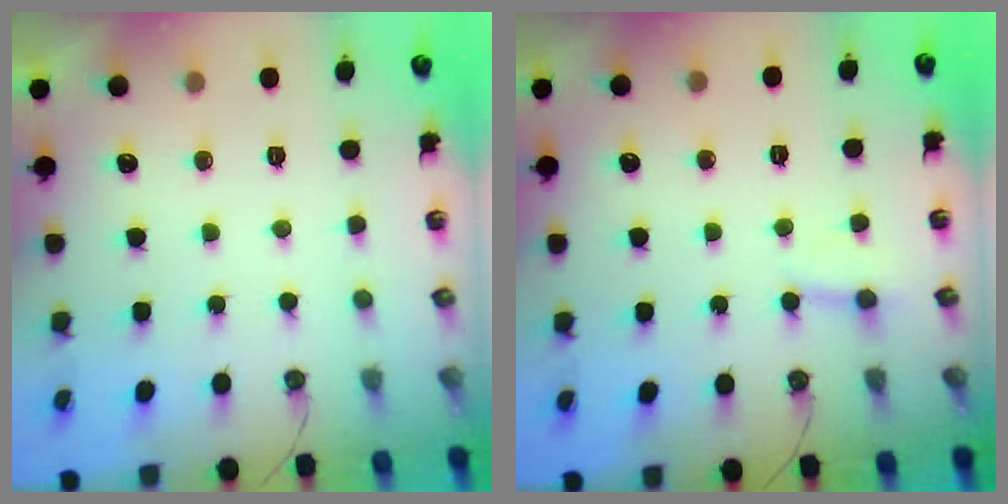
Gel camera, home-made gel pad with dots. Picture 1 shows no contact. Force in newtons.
{"total": 2.8, "press": 2.8, "slide": 0.3}